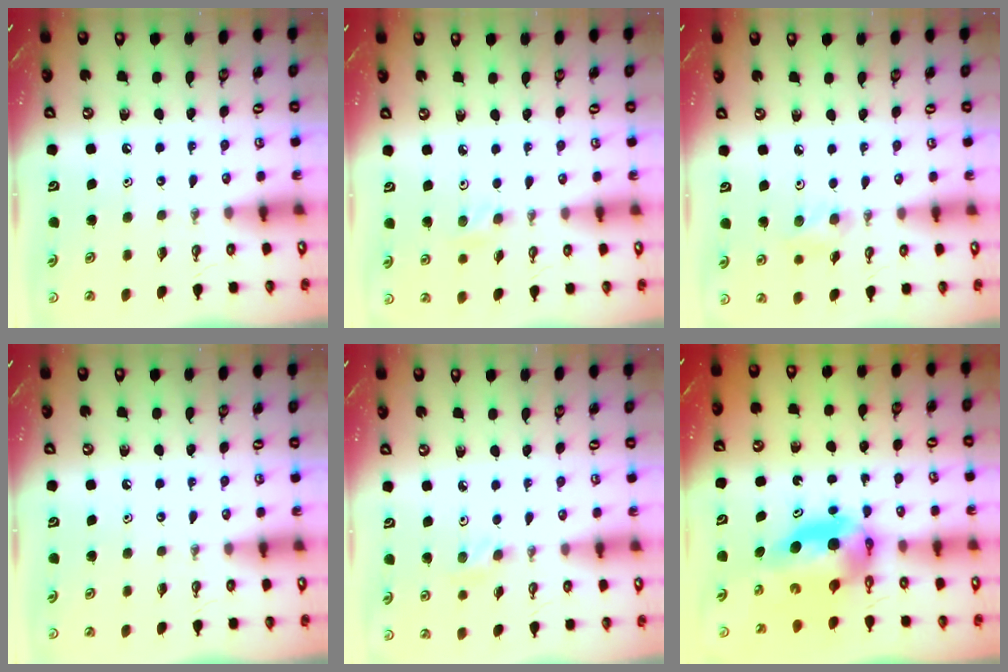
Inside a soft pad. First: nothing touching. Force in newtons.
{"total": 2.6, "press": 2.5, "slide": 0.8}
{"total": 6.8, "press": 5.6, "slide": 3.8}
{"total": 0.0}
{"total": 3.7, "press": 3.7, "slide": 0.6}
{"total": 6.7, "press": 6.6, "slide": 1.1}